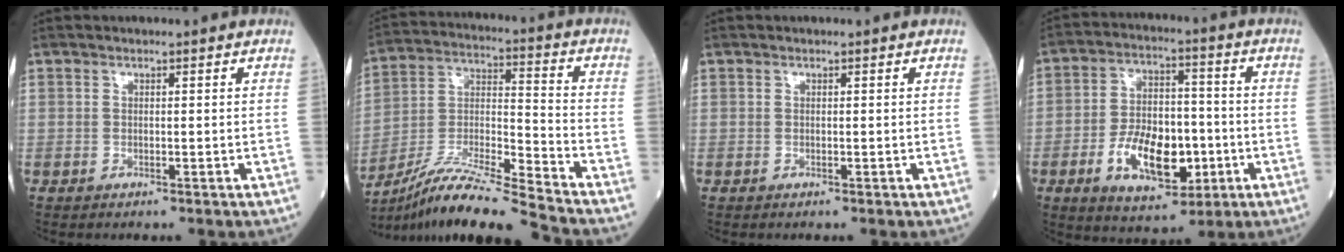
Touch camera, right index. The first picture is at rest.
{"total": 16.2, "force": [-14.4, -1.7, 7.2], "torque": [-0.145, -0.004, -0.263]}
{"total": 0.0}
{"total": 12.4, "force": [-3.8, 6.1, 10.1], "torque": [-0.189, 0.006, -0.058]}